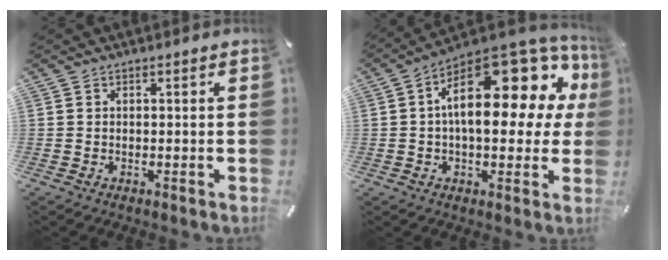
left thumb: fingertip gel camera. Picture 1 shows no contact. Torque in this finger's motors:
{"motor_torque": [1.37, 1.14, 2.53, -0.21, 0.28]}